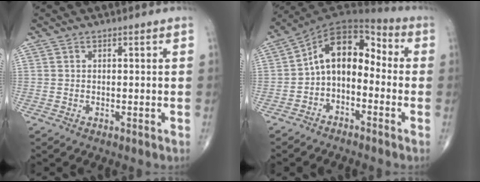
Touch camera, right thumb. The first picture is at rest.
{"total": 11.5, "force": [-1.9, 7.4, 8.5], "torque": [-0.111, 0.067, -0.048]}